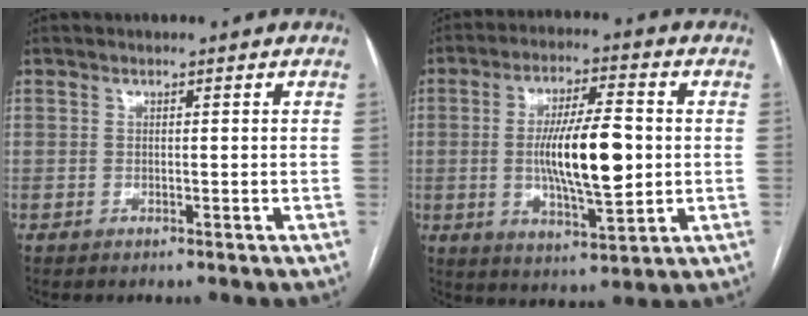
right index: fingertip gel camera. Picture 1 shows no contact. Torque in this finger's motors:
{"motor_torque": [2.14, 0.00, 0.77, 0.21]}